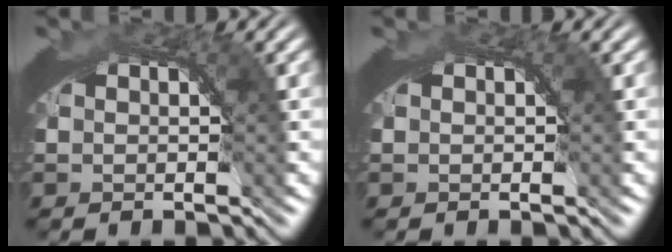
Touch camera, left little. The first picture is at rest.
{"total": 0.0}